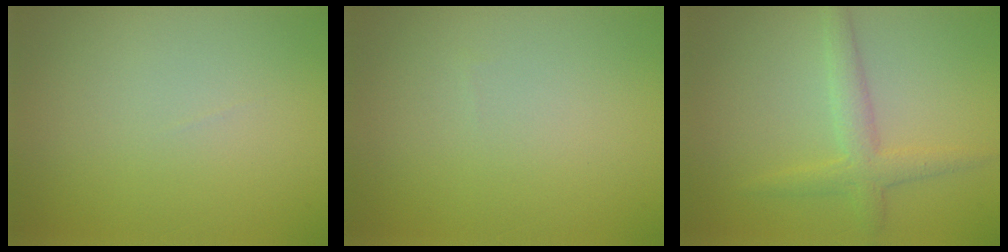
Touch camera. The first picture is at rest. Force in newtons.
{"total": 0.0}
{"total": 2.7, "press": 2.7, "slide": 0.2}